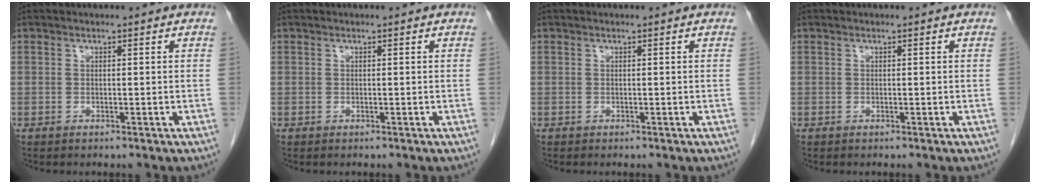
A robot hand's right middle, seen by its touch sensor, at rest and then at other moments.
{"total": 0.0}
{"total": 0.0}
{"total": 0.0}